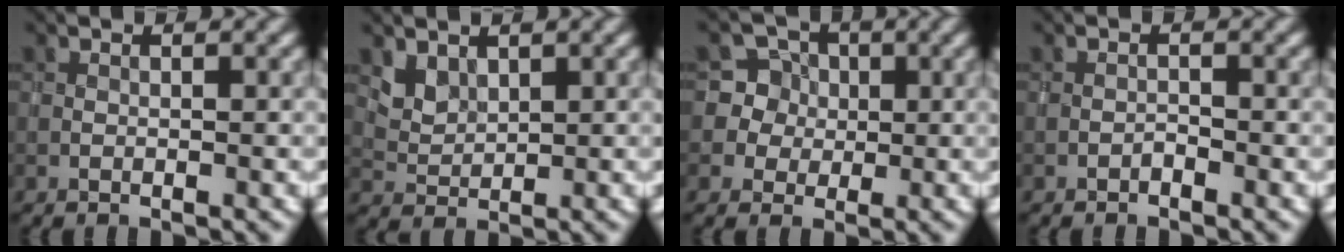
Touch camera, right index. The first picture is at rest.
{"total": 2.3, "force": [1.6, 1.5, 0.8], "torque": [-0.024, -0.010, 0.042]}
{"total": 6.8, "force": [1.6, 6.5, 1.0], "torque": [-0.026, 0.033, 0.017]}
{"total": 0.5, "force": [-0.5, 0.2, 0.1], "torque": [-0.002, 0.003, -0.010]}